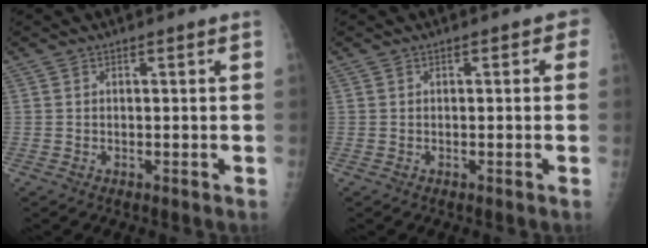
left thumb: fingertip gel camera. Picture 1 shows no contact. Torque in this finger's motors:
{"motor_torque": [-0.15, 0.03, -0.02, 0.13, 0.02]}